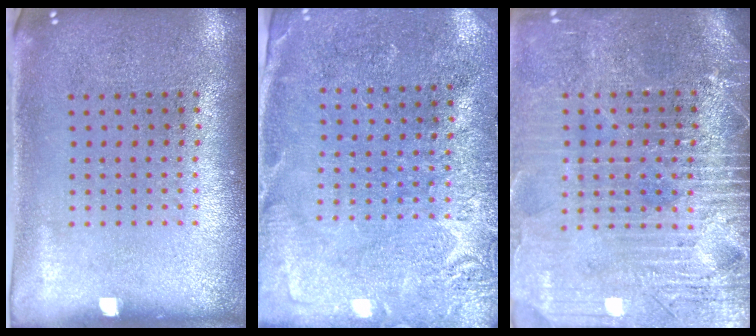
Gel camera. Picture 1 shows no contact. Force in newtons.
{"total": 2.8, "press": 2.7, "slide": 0.5}
{"total": 4.2, "press": 3.7, "slide": 1.9}